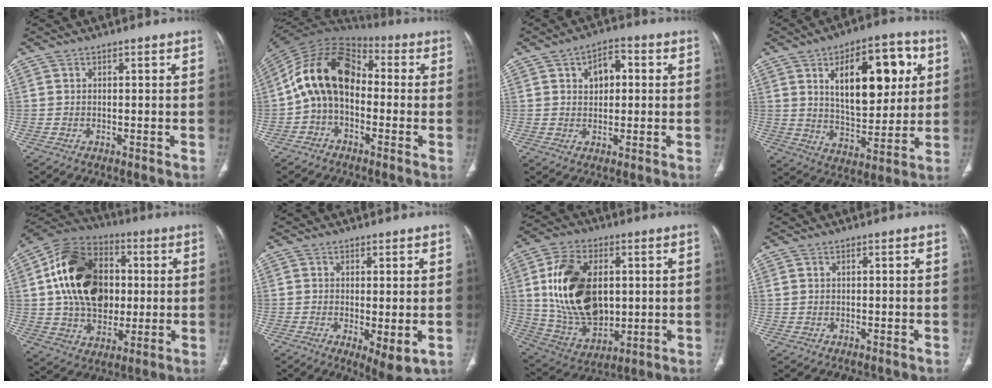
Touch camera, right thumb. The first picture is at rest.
{"total": 14.9, "force": [-0.9, 10.0, 11.1], "torque": [-0.184, 0.051, -0.028]}
{"total": 6.1, "force": [1.6, 4.0, 4.4], "torque": [-0.050, 0.010, 0.019]}
{"total": 20.0, "force": [6.2, 10.0, 16.2], "torque": [-0.194, -0.011, 0.102]}
{"total": 22.3, "force": [2.9, 16.0, 15.2], "torque": [-0.246, 0.010, 0.052]}
{"total": 5.7, "force": [-1.1, 2.0, 5.2], "torque": [-0.085, -0.022, -0.011]}
{"total": 20.3, "force": [2.9, 12.9, 15.4], "torque": [-0.261, -0.012, 0.068]}
{"total": 0.6, "force": [0.4, 0.3, 0.4], "torque": [-0.010, 0.008, 0.010]}